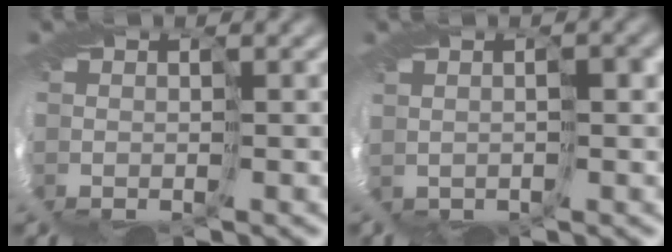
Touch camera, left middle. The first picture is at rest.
{"total": 1.0, "force": [0.3, 0.6, 0.8], "torque": [-0.011, 0.014, 0.009]}